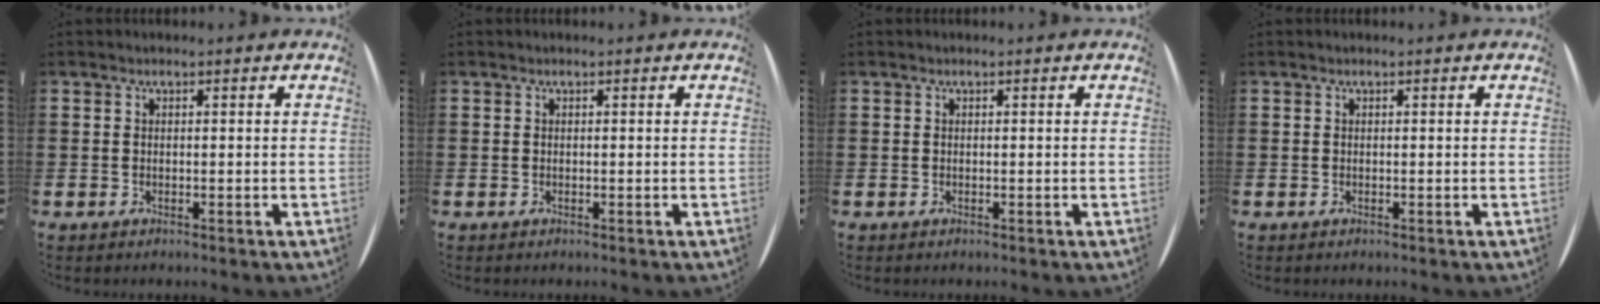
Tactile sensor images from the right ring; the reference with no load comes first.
{"total": 0.0}
{"total": 0.0}
{"total": 0.0}